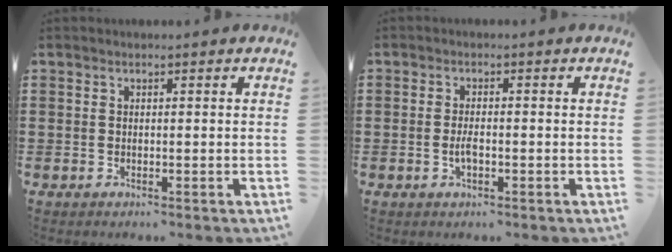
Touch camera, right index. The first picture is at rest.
{"total": 2.4, "force": [-0.6, 0.9, 2.2], "torque": [-0.049, -0.002, -0.013]}